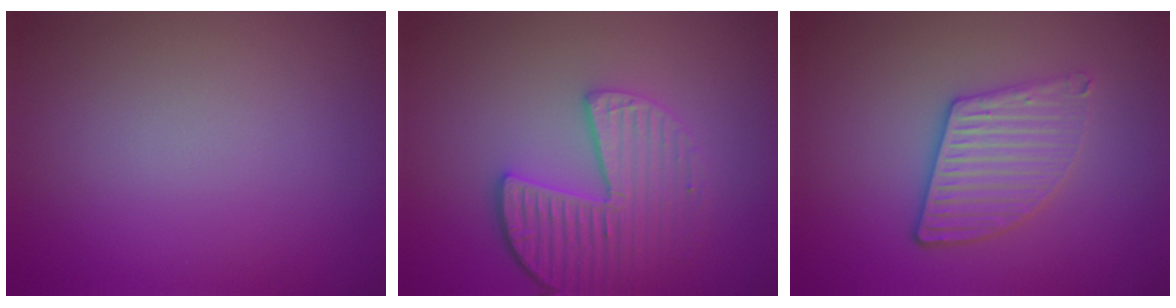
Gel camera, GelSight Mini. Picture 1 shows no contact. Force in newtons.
{"total": 4.6, "press": 3.9, "slide": 2.5}
{"total": 3.8, "press": 3.2, "slide": 2.0}